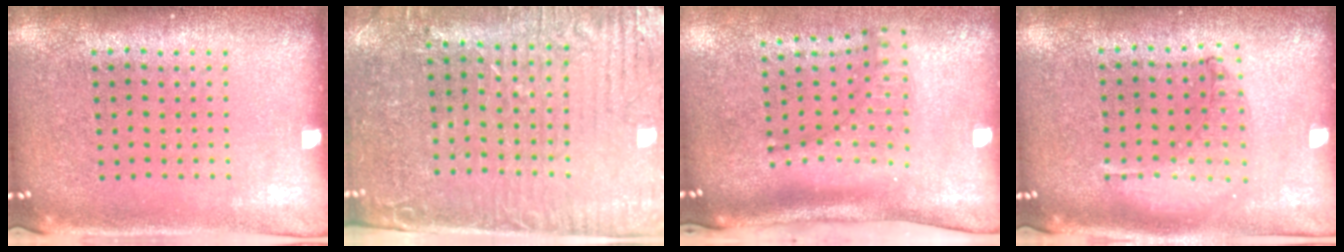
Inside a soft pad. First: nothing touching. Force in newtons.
{"total": 3.8, "press": 3.5, "slide": 1.5}
{"total": 2.1, "press": 1.5, "slide": 1.4}
{"total": 0.7, "press": 0.7, "slide": 0.2}